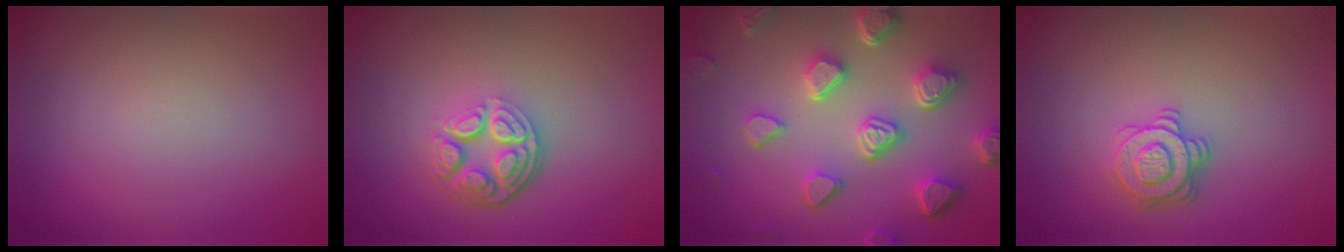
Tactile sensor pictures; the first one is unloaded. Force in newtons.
{"total": 4.9, "press": 3.5, "slide": 3.4}
{"total": 7.1, "press": 5.5, "slide": 4.5}
{"total": 3.1, "press": 3.0, "slide": 0.9}